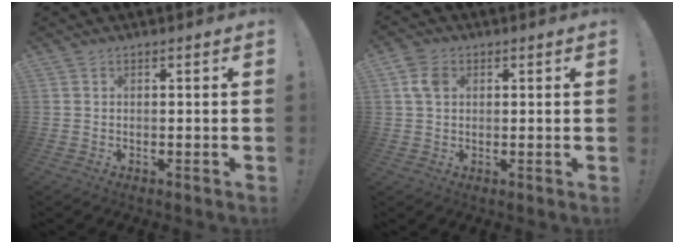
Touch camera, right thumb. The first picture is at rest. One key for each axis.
{"total": 5.9, "fx": 1.5, "fy": 4.5, "fz": 3.5, "tx": -0.051, "ty": 0.008, "tz": 0.032}